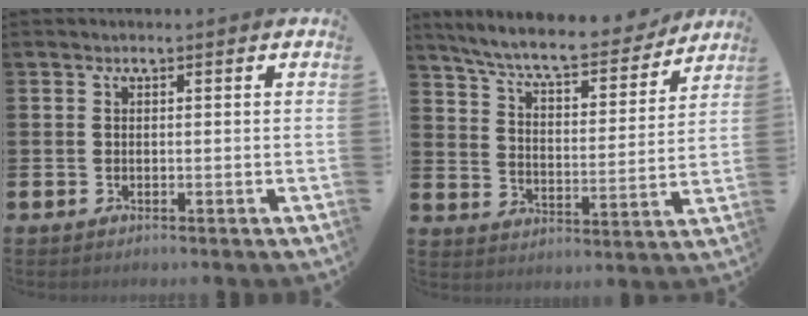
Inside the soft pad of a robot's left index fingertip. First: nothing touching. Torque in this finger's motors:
{"motor_torque": [1.02, -1.12, 0.64, 0.21]}